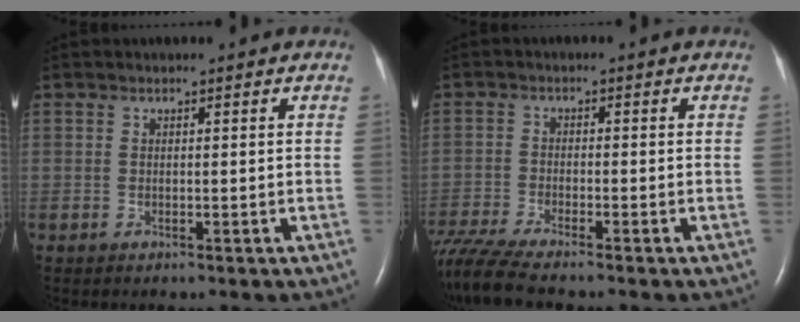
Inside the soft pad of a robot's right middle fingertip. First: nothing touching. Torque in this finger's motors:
{"motor_torque": [0.68, -0.67, 0.11, 0.10]}